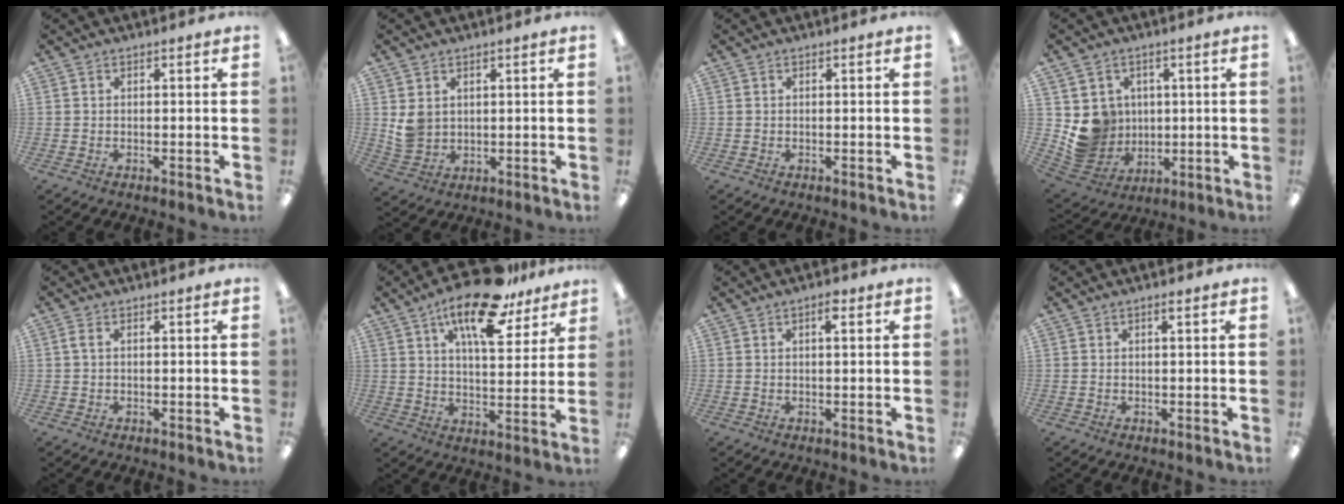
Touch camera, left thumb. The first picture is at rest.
{"total": 4.6, "force": [2.1, 3.8, 1.7], "torque": [-0.032, -0.002, 0.042]}
{"total": 0.0}
{"total": 8.8, "force": [1.8, 8.5, 1.2], "torque": [-0.046, -0.015, 0.047]}
{"total": 1.7, "force": [0.4, 0.8, 1.5], "torque": [-0.032, 0.006, 0.005]}
{"total": 15.9, "force": [10.7, 5.8, 10.3], "torque": [-0.162, -0.049, 0.176]}
{"total": 2.6, "force": [1.4, 0.7, 2.0], "torque": [-0.028, -0.001, 0.019]}
{"total": 1.3, "force": [0.7, 0.2, 1.1], "torque": [-0.023, 0.003, 0.011]}